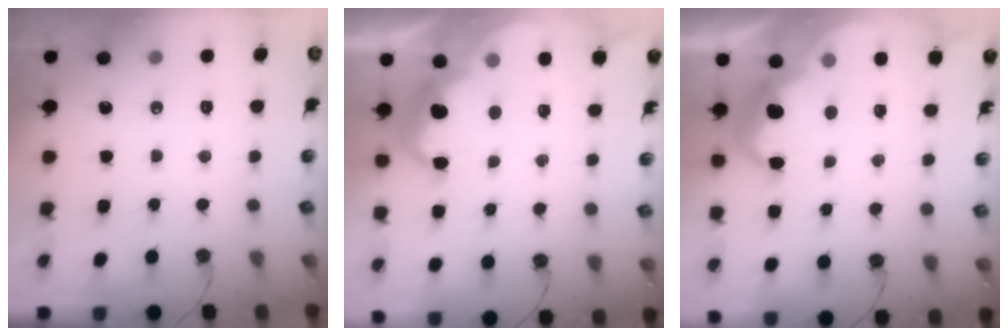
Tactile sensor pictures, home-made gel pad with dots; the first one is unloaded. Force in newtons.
{"total": 7.9, "press": 7.9, "slide": 0.8}
{"total": 7.9, "press": 7.9, "slide": 0.8}